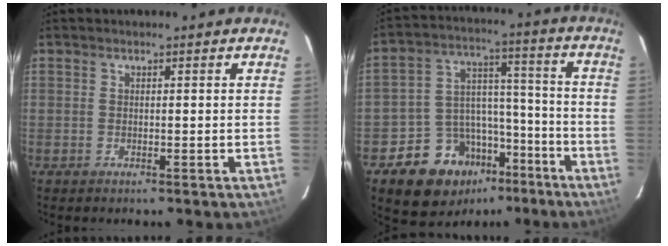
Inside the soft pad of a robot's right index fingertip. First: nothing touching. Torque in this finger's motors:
{"motor_torque": [0.30, -0.57, -0.04, -0.11]}